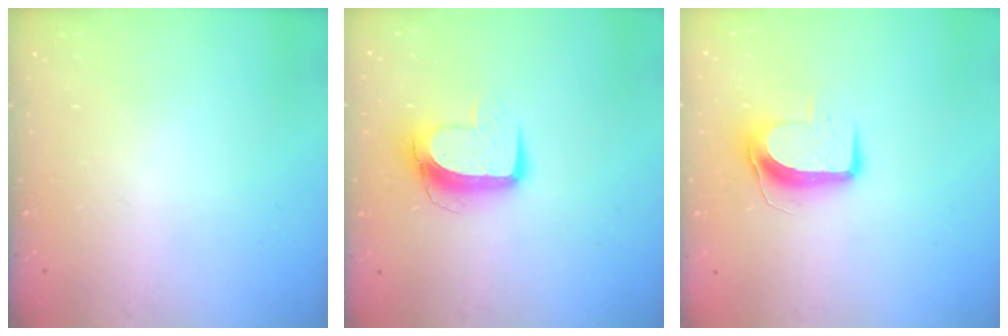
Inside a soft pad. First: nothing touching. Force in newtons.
{"total": 10.2, "press": 10.2, "slide": 0.6}
{"total": 9.4, "press": 9.3, "slide": 0.9}